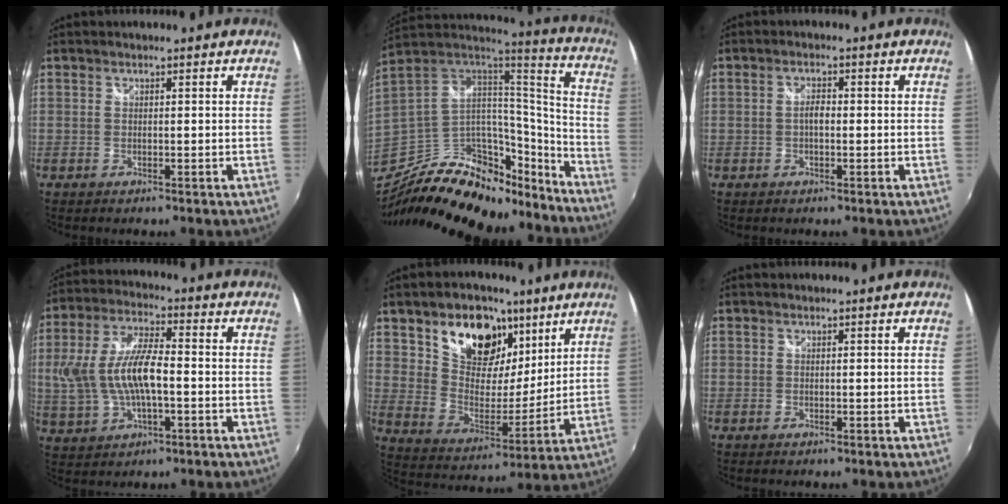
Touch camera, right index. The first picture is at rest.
{"total": 27.4, "force": [-19.0, 13.9, 14.0], "torque": [-0.242, 0.054, -0.271]}
{"total": 2.0, "force": [-0.3, 0.9, 1.7], "torque": [-0.032, 0.005, -0.007]}
{"total": 13.1, "force": [-1.2, 5.8, 11.7], "torque": [-0.247, 0.007, -0.016]}
{"total": 17.3, "force": [9.7, 10.9, 9.2], "torque": [-0.167, 0.016, 0.175]}
{"total": 0.0}